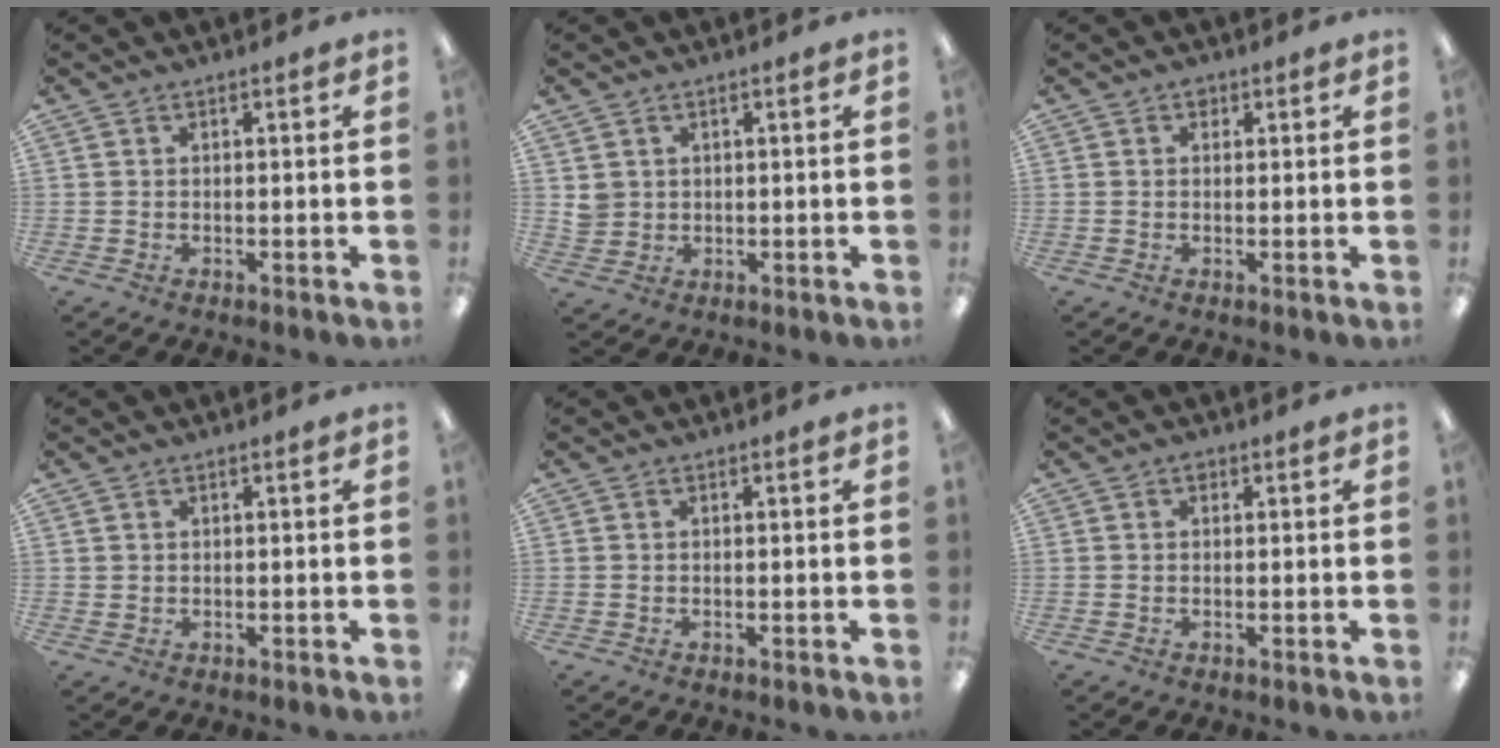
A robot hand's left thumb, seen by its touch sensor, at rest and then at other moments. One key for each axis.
{"total": 3.2, "fx": 1.3, "fy": 3.0, "fz": 0.2, "tx": -0.014, "ty": 0.003, "tz": 0.025}
{"total": 1.3, "fx": 0.7, "fy": 1.0, "fz": 0.5, "tx": -0.003, "ty": -0.001, "tz": 0.011}
{"total": 0.7, "fx": 0.5, "fy": 0.5, "fz": -0.1, "tx": 0.000, "ty": 0.001, "tz": 0.009}
{"total": 0.0}
{"total": 0.9, "fx": 0.4, "fy": 0.7, "fz": 0.5, "tx": -0.011, "ty": 0.003, "tz": 0.007}